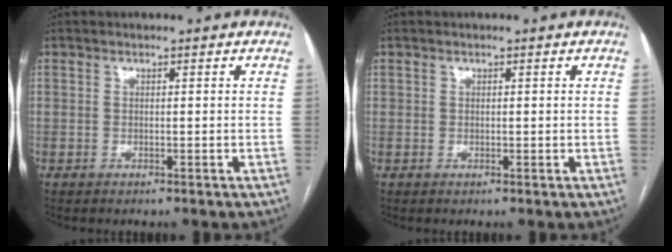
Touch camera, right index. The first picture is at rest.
{"total": 0.6, "force": [0.2, 0.5, 0.3], "torque": [0.001, 0.000, 0.001]}